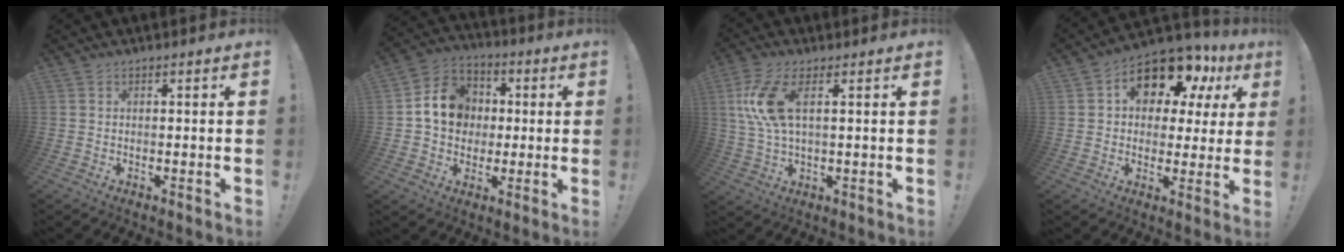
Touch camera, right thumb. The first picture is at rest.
{"total": 12.9, "force": [1.2, 11.4, 5.8], "torque": [-0.071, 0.012, 0.034]}
{"total": 11.3, "force": [3.1, 4.5, 9.9], "torque": [-0.206, -0.013, 0.054]}
{"total": 12.9, "force": [7.4, 7.6, 7.4], "torque": [-0.107, -0.053, 0.126]}